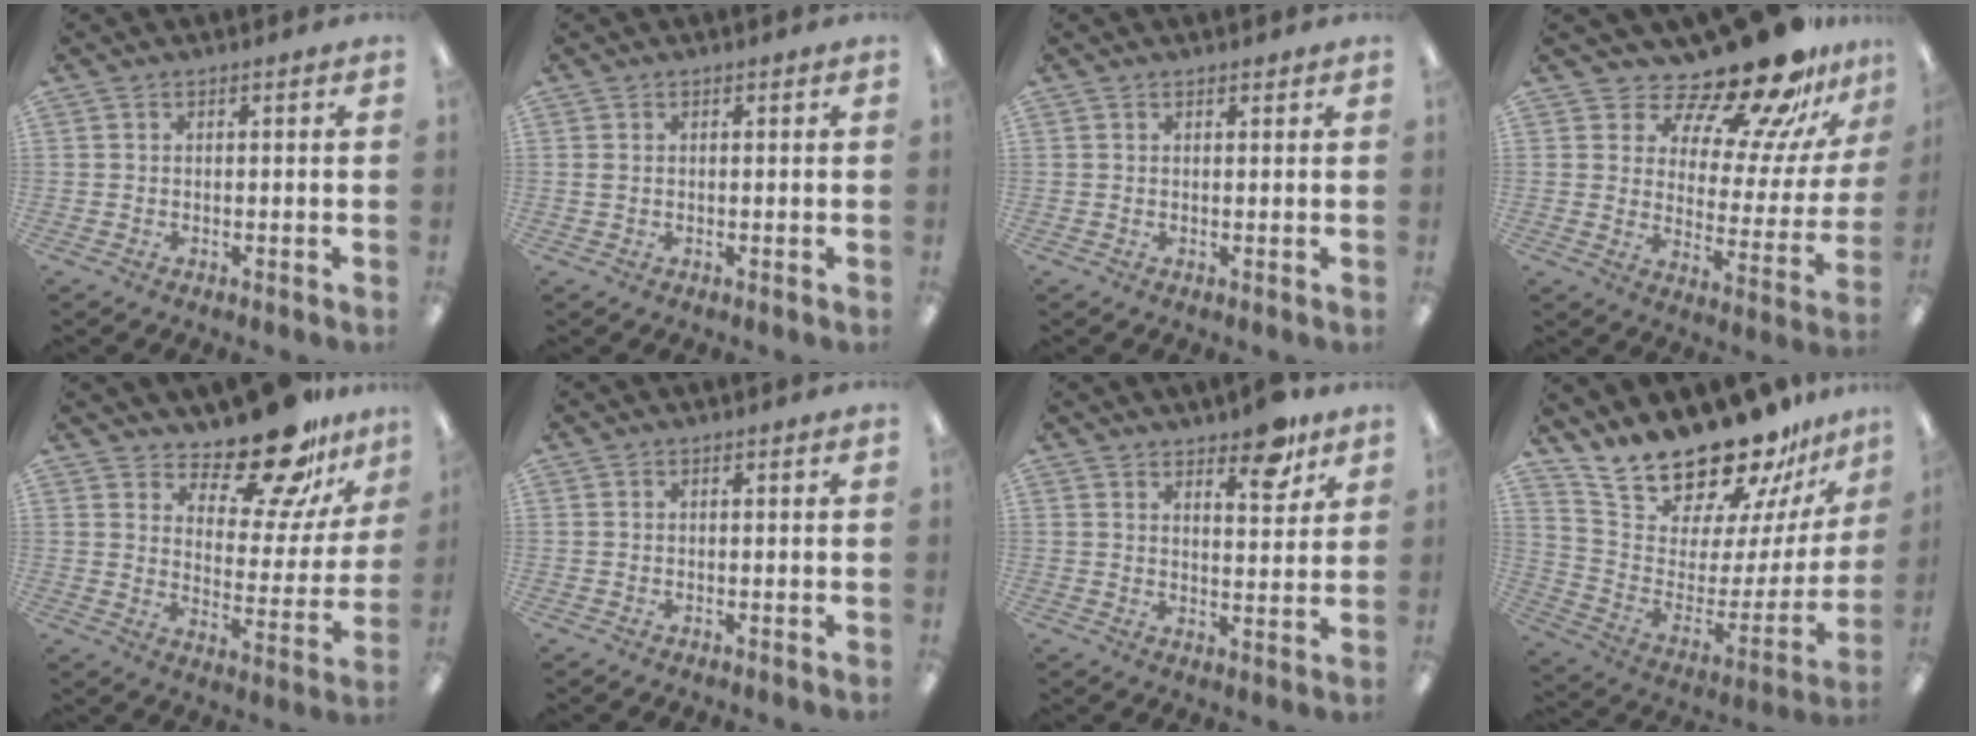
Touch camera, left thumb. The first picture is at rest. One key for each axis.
{"total": 0.8, "fx": 0.2, "fy": 0.6, "fz": 0.6, "tx": -0.012, "ty": 0.005, "tz": 0.002}
{"total": 0.7, "fx": 0.6, "fy": 0.3, "fz": 0.2, "tx": -0.003, "ty": 0.000, "tz": 0.011}
{"total": 19.2, "fx": 16.9, "fy": 4.5, "fz": 8.1, "tx": -0.123, "ty": -0.142, "tz": 0.277}
{"total": 17.6, "fx": 14.6, "fy": 5.6, "fz": 8.1, "tx": -0.116, "ty": -0.118, "tz": 0.246}
{"total": 0.0}
{"total": 8.2, "fx": 6.2, "fy": 3.0, "fz": 4.4, "tx": -0.037, "ty": -0.042, "tz": 0.101}
{"total": 20.5, "fx": 19.3, "fy": 5.0, "fz": 4.8, "tx": -0.088, "ty": -0.172, "tz": 0.344}